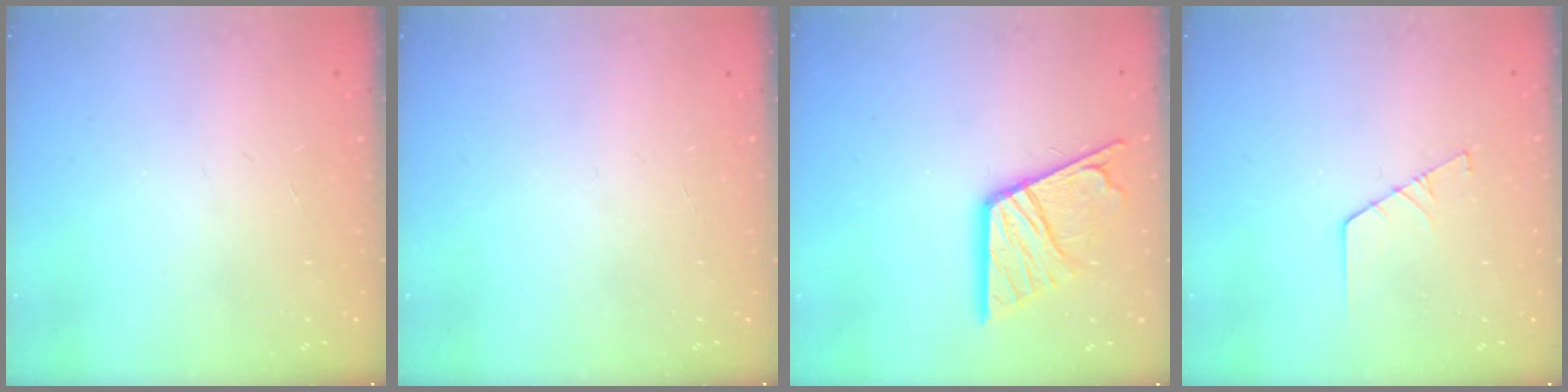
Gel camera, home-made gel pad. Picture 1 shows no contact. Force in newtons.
{"total": 0.0}
{"total": 16.3, "press": 16.2, "slide": 1.5}
{"total": 2.2, "press": 2.2, "slide": 0.0}